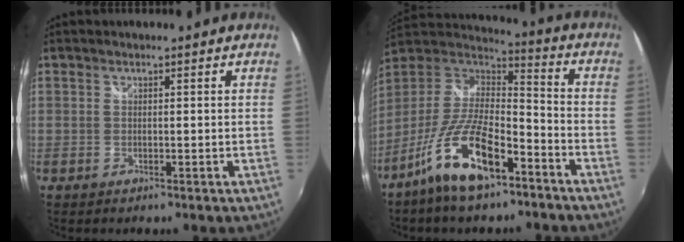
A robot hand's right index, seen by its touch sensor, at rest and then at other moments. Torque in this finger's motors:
{"motor_torque": [1.13, -1.01, 1.02, 0.21]}